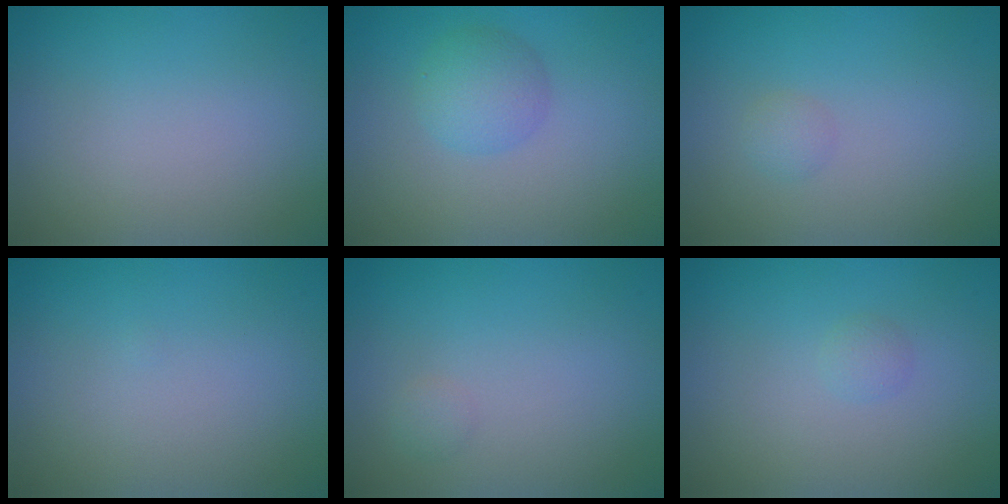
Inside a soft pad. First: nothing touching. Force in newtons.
{"total": 2.8, "press": 2.8, "slide": 0.1}
{"total": 0.8, "press": 0.8, "slide": 0.1}
{"total": 0.0}
{"total": 0.6, "press": 0.6, "slide": 0.0}
{"total": 0.8, "press": 0.8, "slide": 0.1}